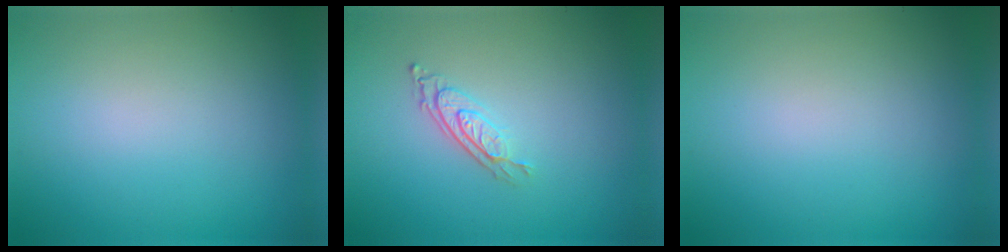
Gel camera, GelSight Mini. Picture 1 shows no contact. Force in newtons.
{"total": 2.9, "press": 2.1, "slide": 2.1}
{"total": 0.0}